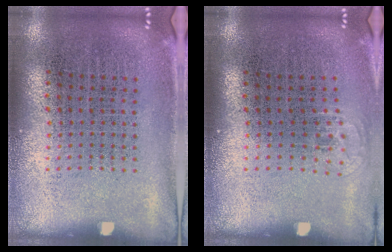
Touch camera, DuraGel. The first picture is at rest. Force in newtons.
{"total": 0.6, "press": 0.4, "slide": 0.4}